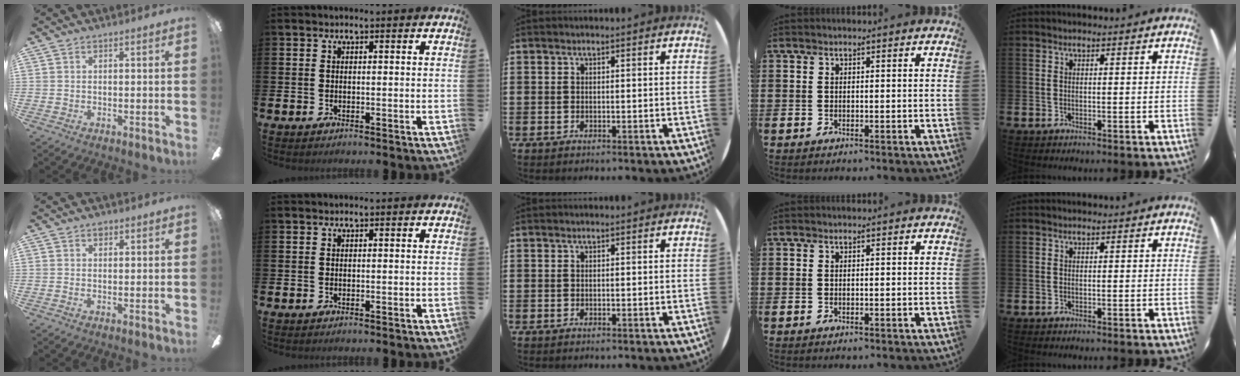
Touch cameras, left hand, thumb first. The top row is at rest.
{"thumb": {"total": 1.2, "force": [0.7, 0.8, 0.5], "torque": [-0.004, 0.000, 0.011]}}